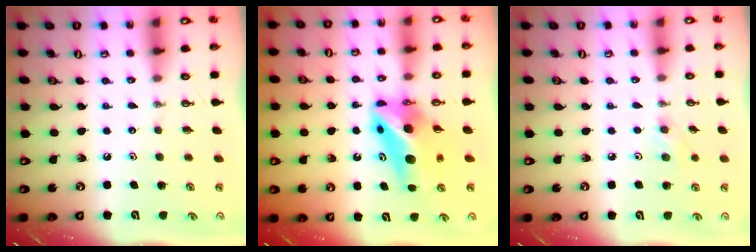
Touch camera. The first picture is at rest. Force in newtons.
{"total": 12.2, "press": 12.1, "slide": 1.1}
{"total": 7.6, "press": 6.5, "slide": 4.1}